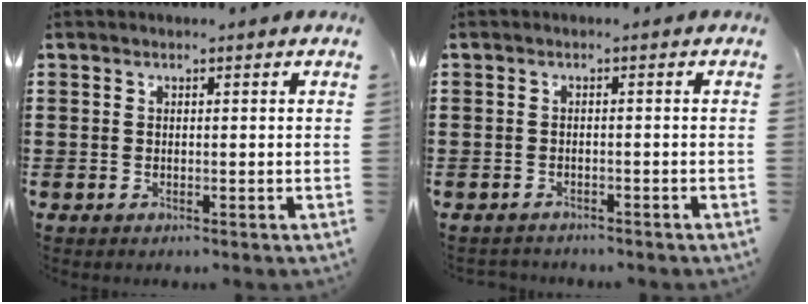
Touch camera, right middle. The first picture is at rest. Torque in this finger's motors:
{"motor_torque": [-0.02, -0.02, -0.06, -0.02]}